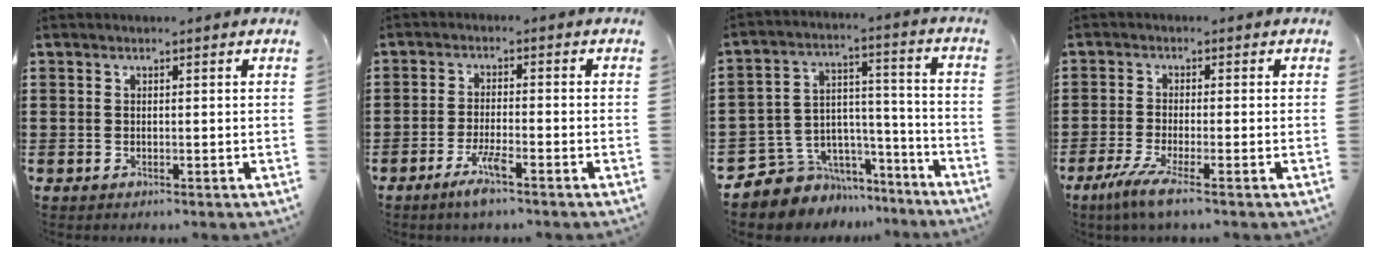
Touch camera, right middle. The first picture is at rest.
{"total": 4.2, "force": [-2.6, 0.4, 3.3], "torque": [-0.067, -0.005, -0.049]}
{"total": 6.9, "force": [-5.4, 4.2, -0.2], "torque": [-0.017, 0.003, -0.103]}
{"total": 4.3, "force": [-2.8, 0.3, 3.3], "torque": [-0.075, -0.016, -0.056]}